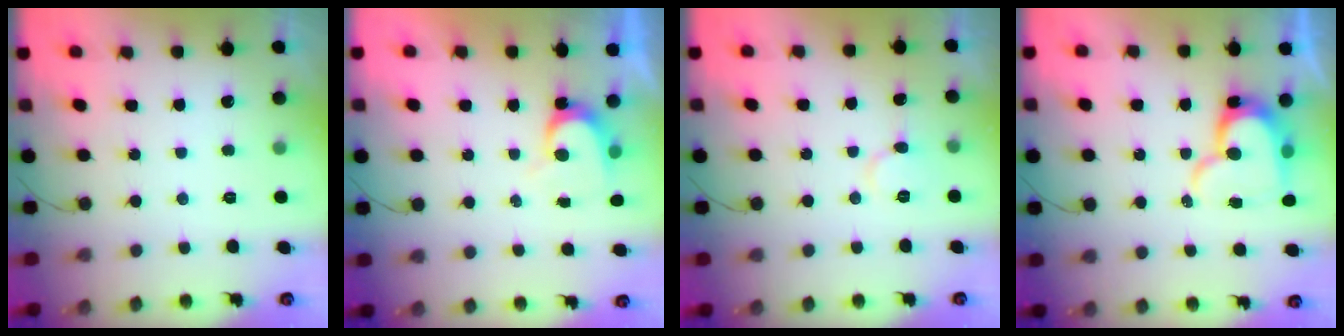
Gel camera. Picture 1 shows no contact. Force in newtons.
{"total": 5.6, "press": 5.6, "slide": 0.5}
{"total": 6.5, "press": 6.5, "slide": 0.1}
{"total": 14.0, "press": 13.9, "slide": 1.5}